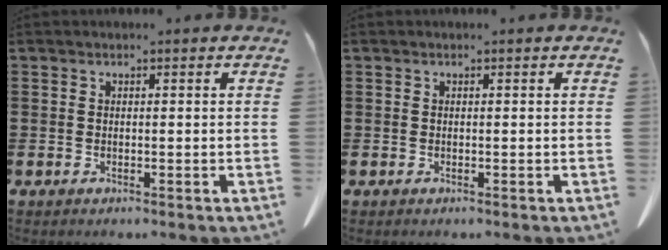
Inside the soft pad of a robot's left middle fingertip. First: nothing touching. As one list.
[{"total": 0.0}]